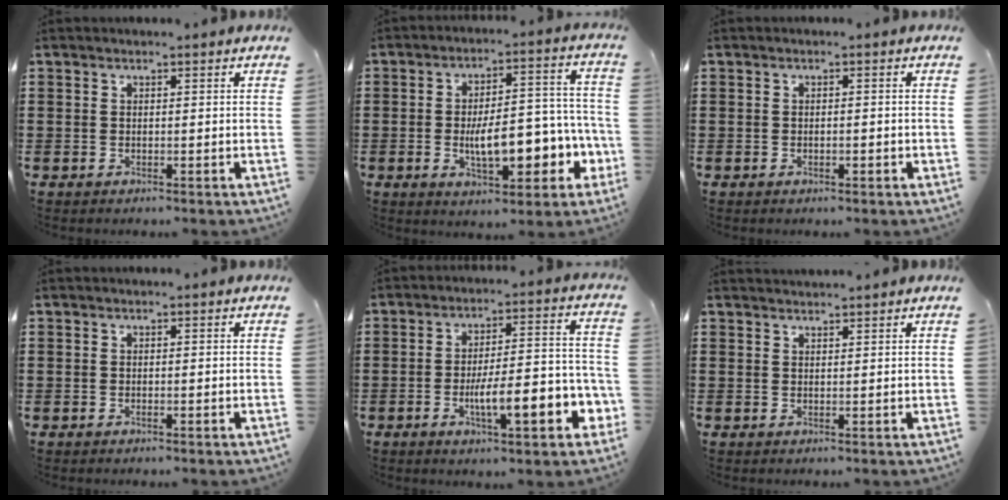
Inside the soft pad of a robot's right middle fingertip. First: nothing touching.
{"total": 10.3, "force": [-3.2, 4.5, 8.7], "torque": [-0.120, -0.007, -0.056]}
{"total": 0.8, "force": [-0.4, 0.2, 0.7], "torque": [-0.015, -0.006, -0.005]}
{"total": 0.0}
{"total": 9.5, "force": [-3.8, 2.4, 8.3], "torque": [-0.119, -0.008, -0.064]}
{"total": 1.3, "force": [1.3, 0.1, 0.0], "torque": [-0.003, -0.001, 0.025]}